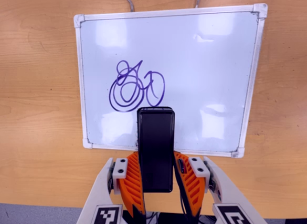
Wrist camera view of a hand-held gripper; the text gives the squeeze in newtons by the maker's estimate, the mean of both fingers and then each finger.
{"total": 4.0, "left": 2.6, "right": 5.3}